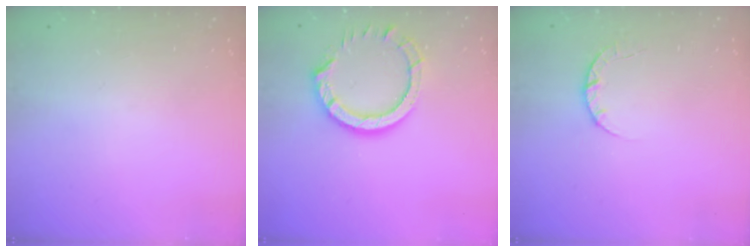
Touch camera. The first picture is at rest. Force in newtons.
{"total": 10.8, "press": 10.8, "slide": 1.2}
{"total": 3.7, "press": 3.7, "slide": 0.5}